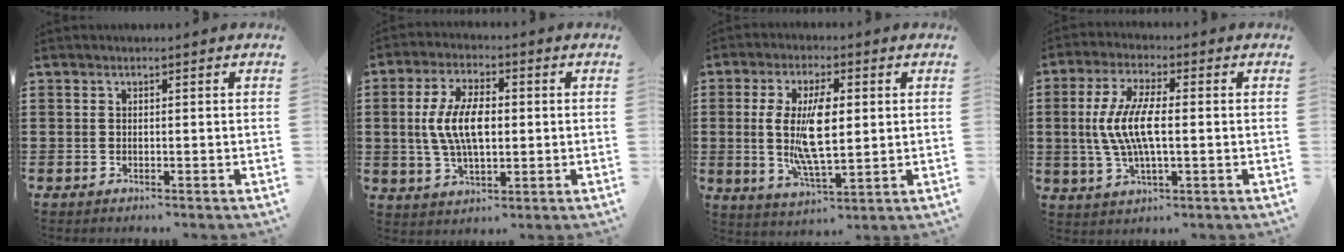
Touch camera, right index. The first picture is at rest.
{"total": 8.8, "force": [0.2, 4.1, 7.8], "torque": [-0.164, 0.007, -0.002]}
{"total": 9.9, "force": [0.9, 3.5, 9.2], "torque": [-0.200, -0.002, 0.009]}
{"total": 8.3, "force": [-0.2, 2.8, 7.8], "torque": [-0.174, -0.006, -0.014]}